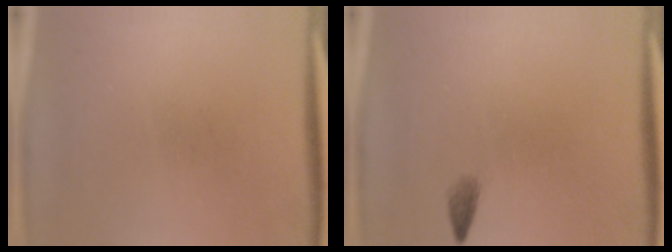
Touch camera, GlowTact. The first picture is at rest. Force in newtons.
{"total": 1.0}